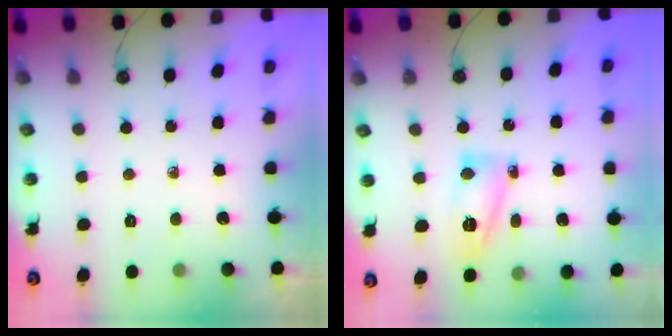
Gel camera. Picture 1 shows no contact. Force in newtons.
{"total": 10.8, "press": 10.8, "slide": 1.0}